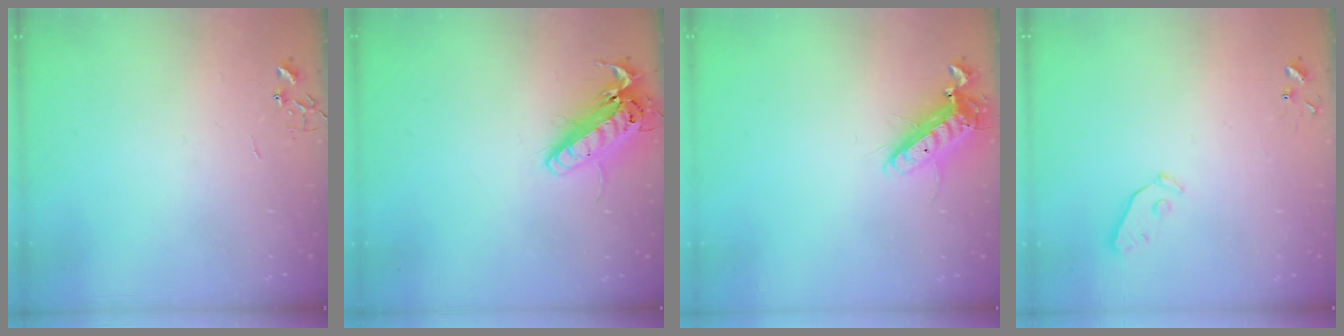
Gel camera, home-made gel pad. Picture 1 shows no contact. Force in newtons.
{"total": 16.4, "press": 16.2, "slide": 2.7}
{"total": 13.1, "press": 12.9, "slide": 2.5}
{"total": 4.0, "press": 4.0, "slide": 0.2}